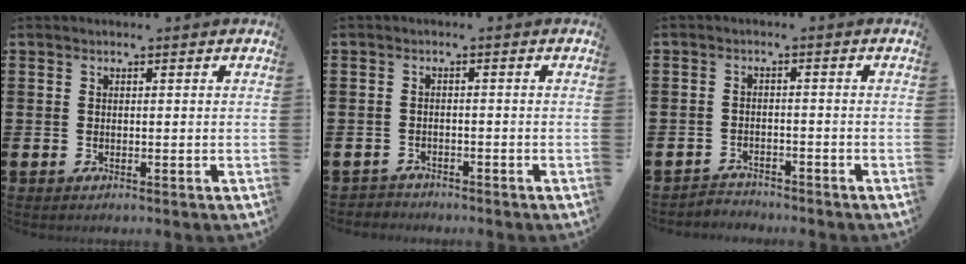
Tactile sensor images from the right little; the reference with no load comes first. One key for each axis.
{"total": 1.3, "fx": -1.2, "fy": 0.3, "fz": -0.2, "tx": 0.000, "ty": 0.005, "tz": -0.028}
{"total": 2.1, "fx": -2.1, "fy": 0.2, "fz": -0.3, "tx": -0.001, "ty": 0.003, "tz": -0.048}